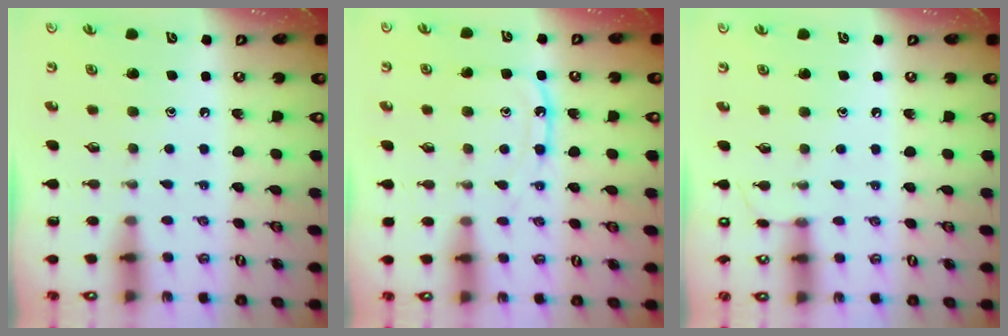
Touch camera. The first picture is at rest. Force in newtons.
{"total": 9.5, "press": 9.5, "slide": 0.8}
{"total": 3.8, "press": 3.8, "slide": 0.4}